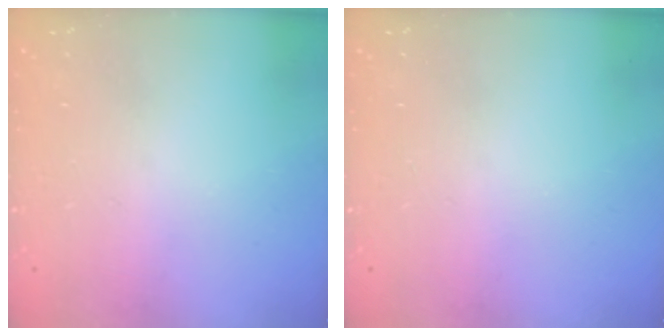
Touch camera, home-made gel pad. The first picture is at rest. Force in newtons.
{"total": 0.0}